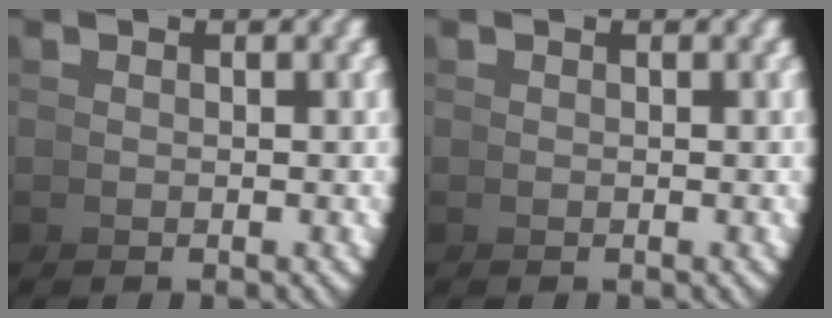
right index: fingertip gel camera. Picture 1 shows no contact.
{"total": 0.0}